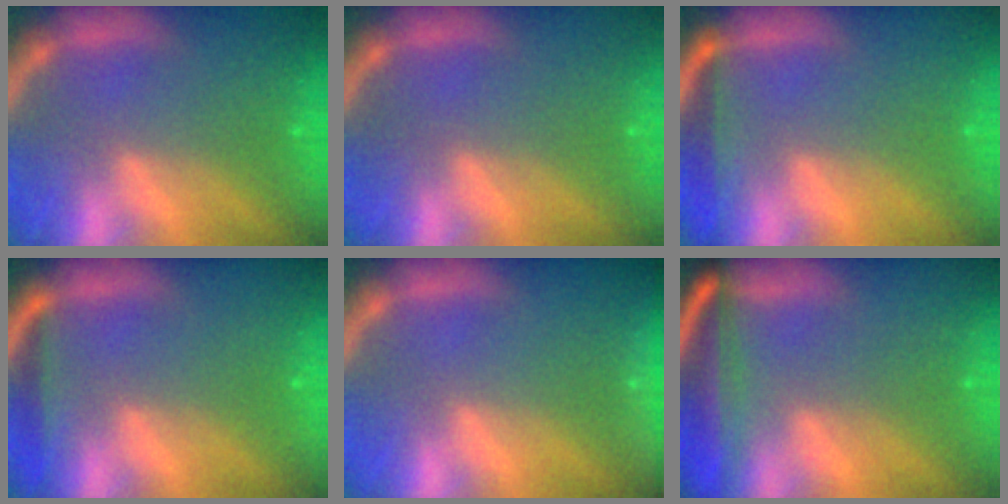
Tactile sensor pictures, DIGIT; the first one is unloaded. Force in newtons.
{"total": 0.0}
{"total": 3.0}
{"total": 1.9}
{"total": 6.0}
{"total": 8.1}